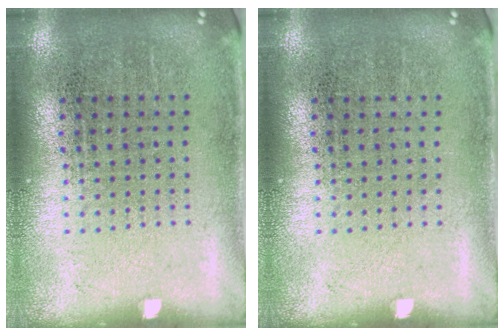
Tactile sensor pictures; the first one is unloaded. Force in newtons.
{"total": 0.0}